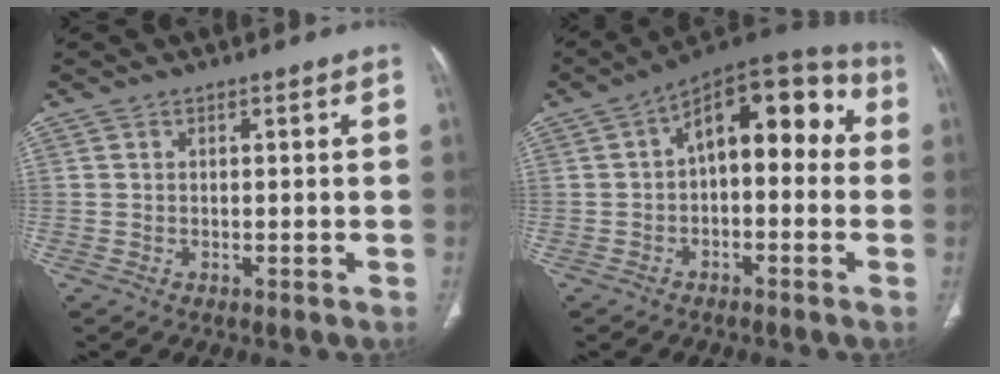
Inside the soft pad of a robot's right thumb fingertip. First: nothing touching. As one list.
[{"total": 14.3, "force": [1.0, 7.8, 12.0], "torque": [-0.122, 0.052, 0.000]}]